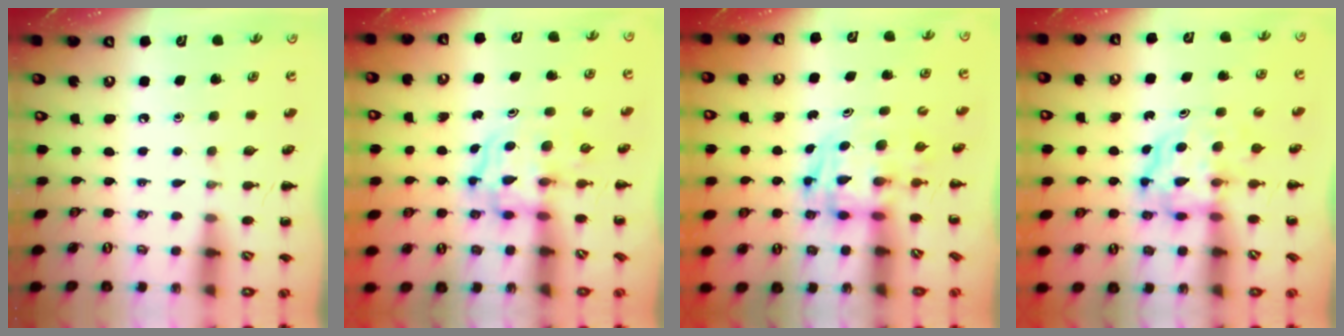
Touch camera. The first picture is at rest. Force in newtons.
{"total": 3.3, "press": 3.3, "slide": 0.3}
{"total": 2.8, "press": 2.8, "slide": 0.5}
{"total": 4.0, "press": 4.0, "slide": 0.4}